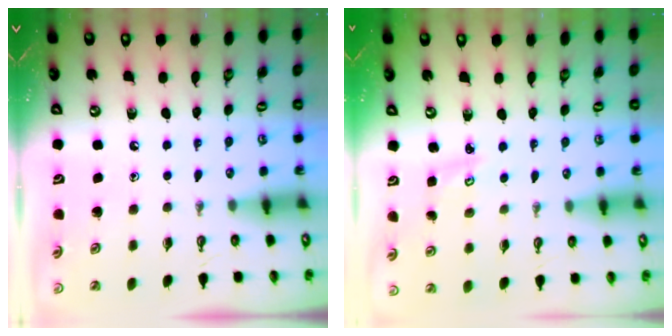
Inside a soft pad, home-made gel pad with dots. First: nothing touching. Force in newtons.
{"total": 2.0, "press": 2.0, "slide": 0.4}